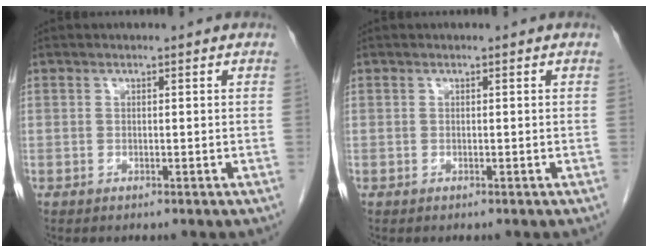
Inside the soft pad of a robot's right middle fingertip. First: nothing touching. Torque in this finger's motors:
{"motor_torque": [0.37, -0.09, -0.01, 0.00]}